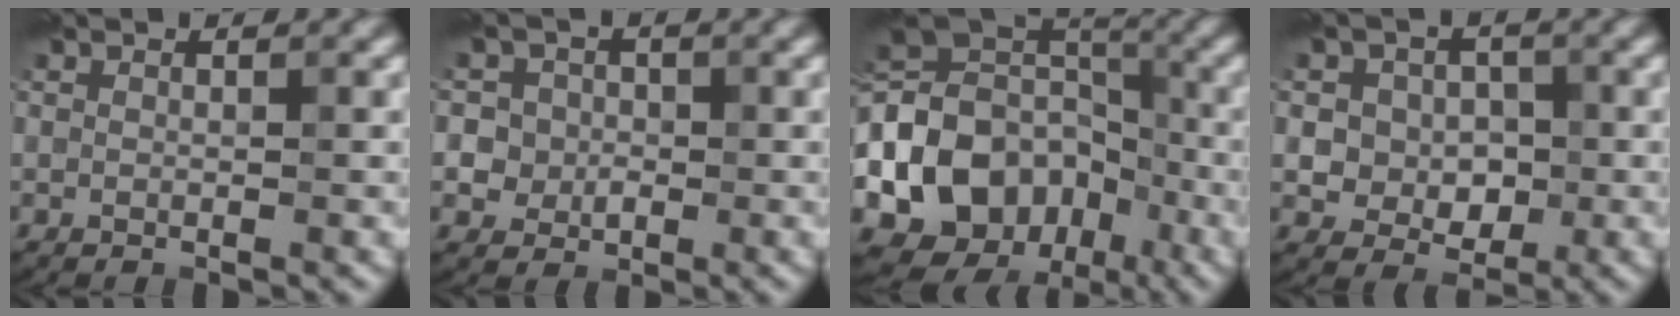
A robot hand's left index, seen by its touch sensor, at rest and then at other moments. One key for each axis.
{"total": 5.0, "fx": 0.5, "fy": 4.8, "fz": 1.6, "tx": -0.012, "ty": 0.034, "tz": -0.010}
{"total": 16.7, "fx": -5.9, "fy": 13.4, "fz": 8.2, "tx": -0.181, "ty": -0.012, "tz": -0.106}
{"total": 5.0, "fx": 0.4, "fy": 4.4, "fz": 2.3, "tx": -0.020, "ty": 0.012, "tz": -0.006}